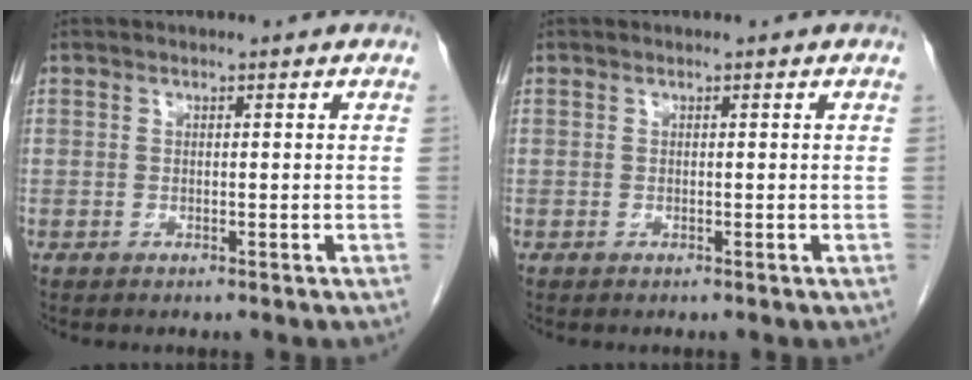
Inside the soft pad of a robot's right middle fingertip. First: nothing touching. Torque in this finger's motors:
{"motor_torque": [0.00, 0.00, 0.00, -0.01]}